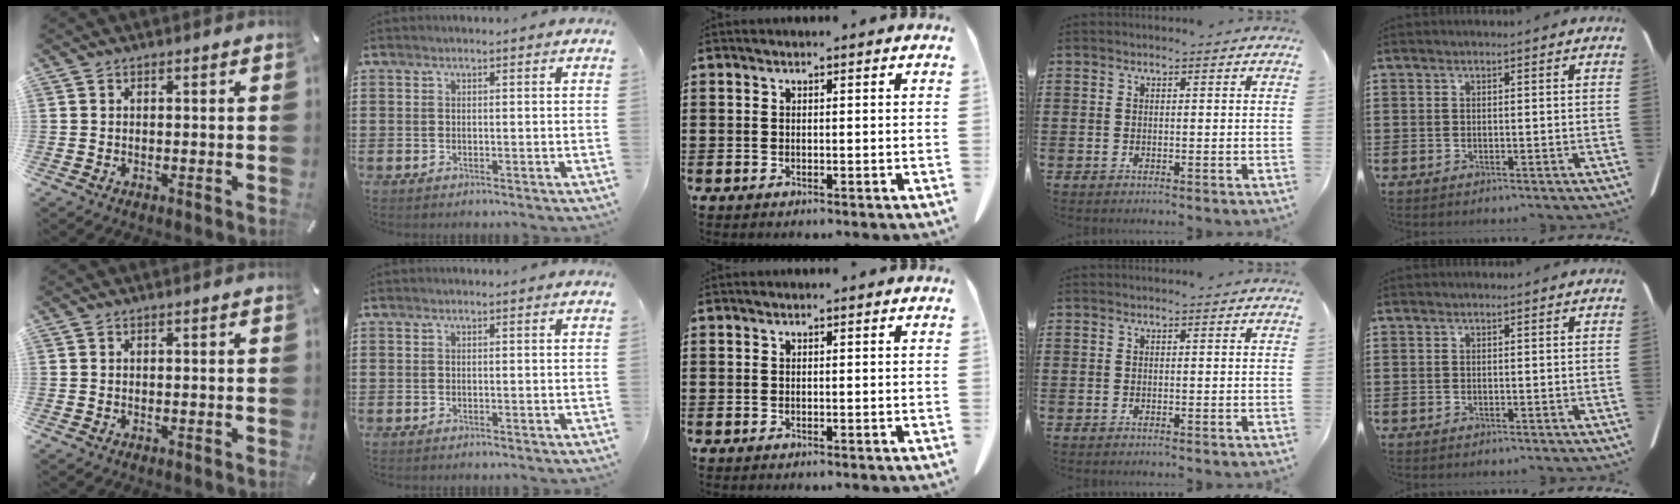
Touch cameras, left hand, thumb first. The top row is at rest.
{}